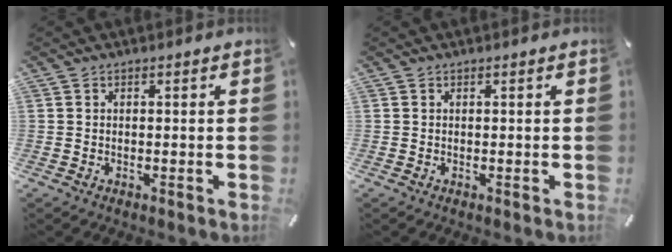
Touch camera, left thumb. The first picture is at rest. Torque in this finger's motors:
{"motor_torque": [-0.29, -0.28, -0.04, 0.05, 0.00]}